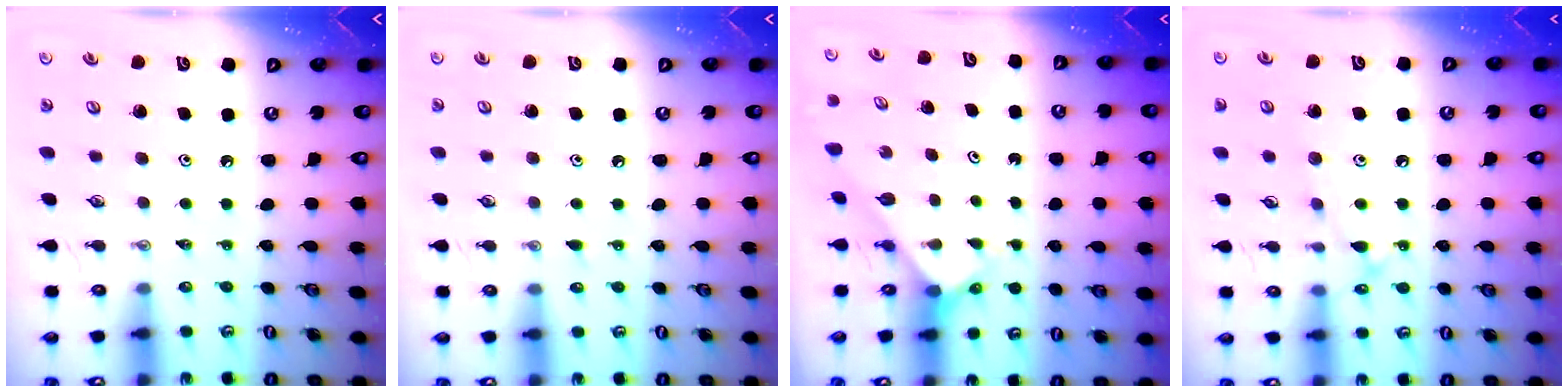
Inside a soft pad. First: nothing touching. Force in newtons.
{"total": 4.3, "press": 4.3, "slide": 0.6}
{"total": 2.5, "press": 2.5, "slide": 0.3}
{"total": 10.5, "press": 10.5, "slide": 0.8}